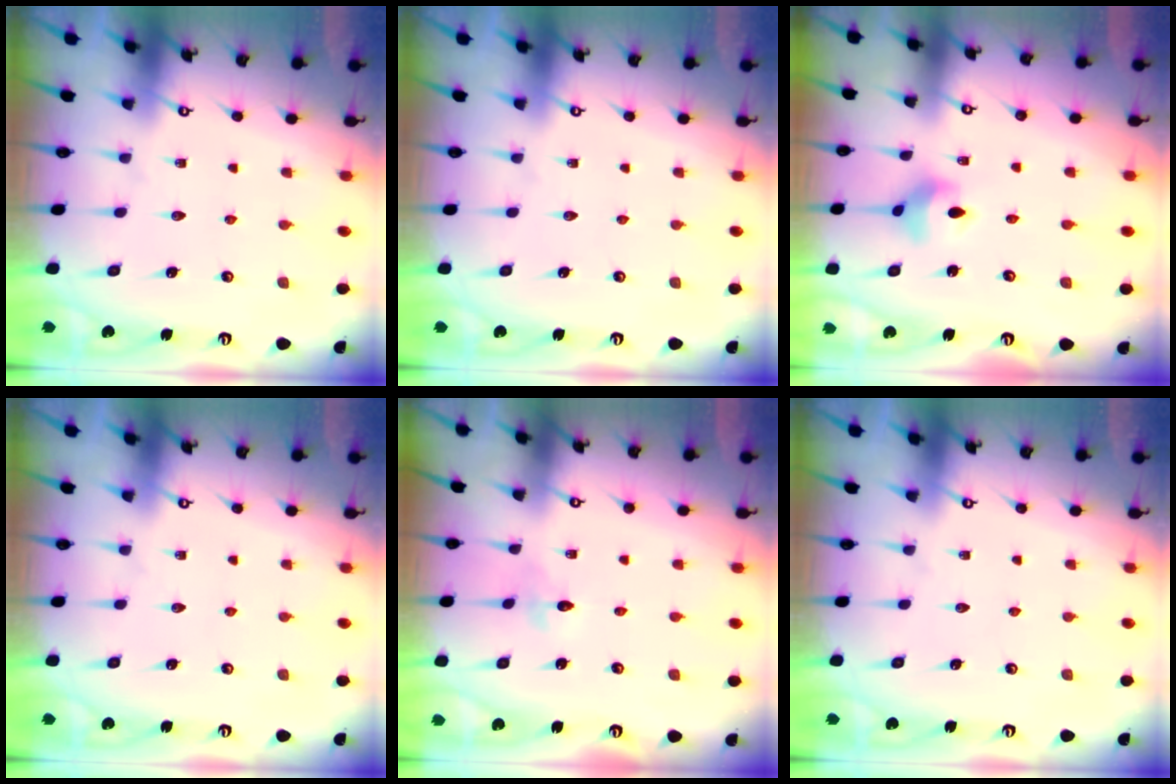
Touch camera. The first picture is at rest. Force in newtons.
{"total": 0.0}
{"total": 5.5, "press": 5.4, "slide": 0.7}
{"total": 0.0}
{"total": 2.6, "press": 2.6, "slide": 0.3}
{"total": 0.0}